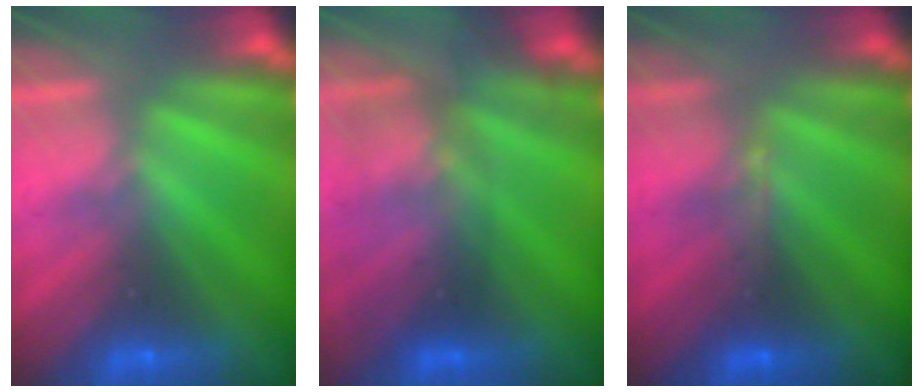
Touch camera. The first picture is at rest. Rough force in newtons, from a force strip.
{"total": 2.7}
{"total": 3.1}